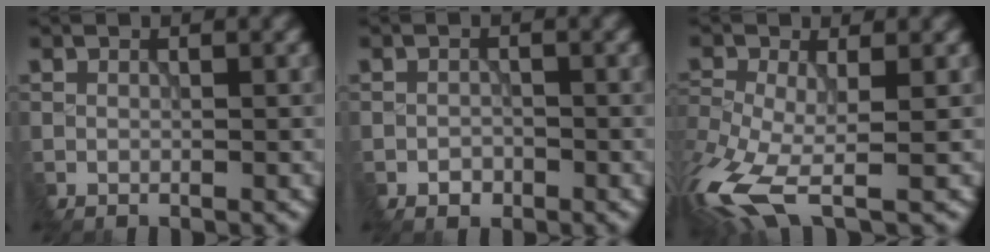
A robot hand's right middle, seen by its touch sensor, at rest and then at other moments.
{"total": 1.5, "force": [-1.2, 0.9, 0.2], "torque": [0.003, -0.006, -0.024]}
{"total": 7.8, "force": [-4.1, 2.9, 5.9], "torque": [-0.144, -0.023, -0.088]}